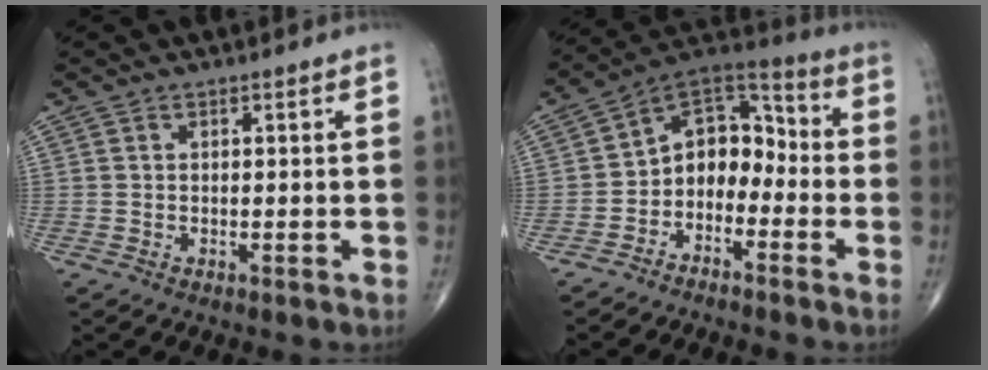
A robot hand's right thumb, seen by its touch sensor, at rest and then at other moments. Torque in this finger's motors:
{"motor_torque": [0.06, 0.21, 0.34, -0.18, 0.05]}